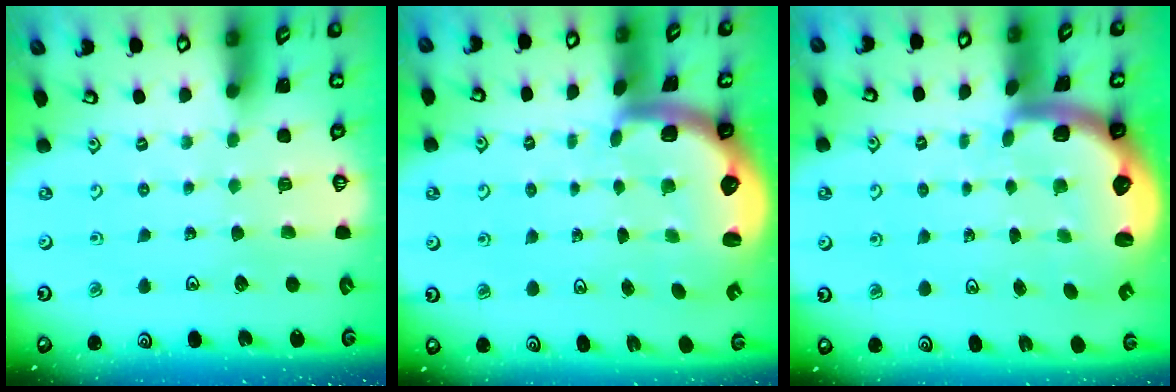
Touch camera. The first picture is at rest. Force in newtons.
{"total": 2.8, "press": 2.4, "slide": 1.4}
{"total": 2.9, "press": 2.6, "slide": 1.4}